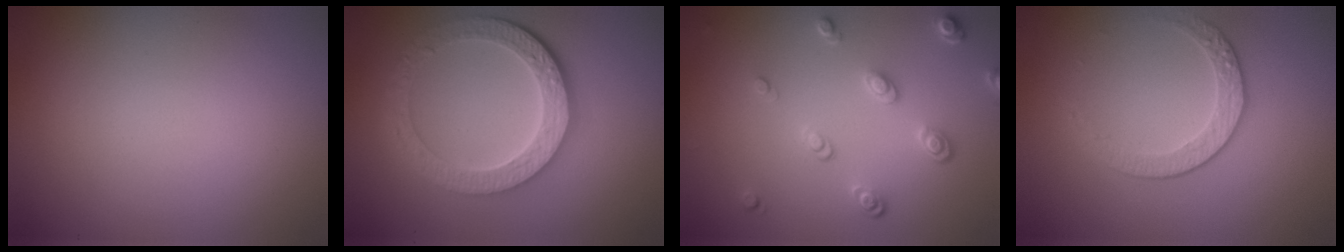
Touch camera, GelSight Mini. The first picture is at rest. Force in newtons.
{"total": 5.8, "press": 4.5, "slide": 3.6}
{"total": 2.6, "press": 1.7, "slide": 2.0}
{"total": 2.2, "press": 1.7, "slide": 1.4}